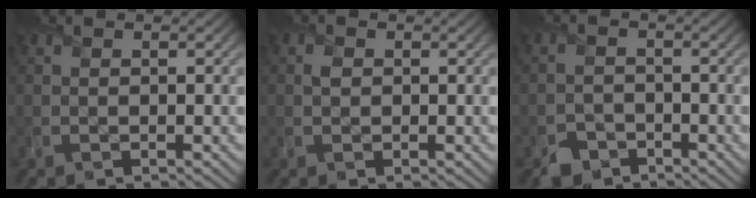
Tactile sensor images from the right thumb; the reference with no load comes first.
{"total": 0.8, "force": [0.1, 0.7, 0.3], "torque": [-0.006, -0.002, 0.000]}
{"total": 2.7, "force": [-2.1, 1.6, 0.3], "torque": [0.000, -0.001, -0.047]}